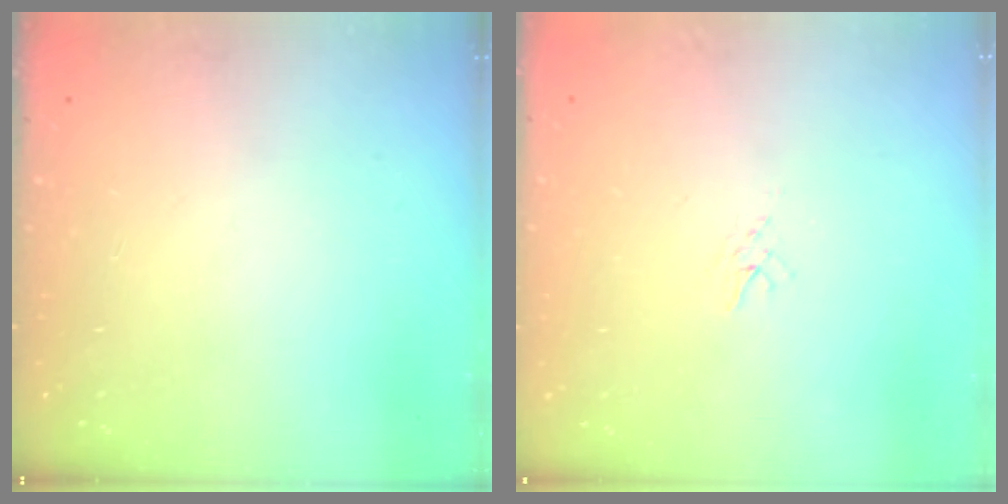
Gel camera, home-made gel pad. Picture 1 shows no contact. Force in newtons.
{"total": 3.3, "press": 3.3, "slide": 0.4}